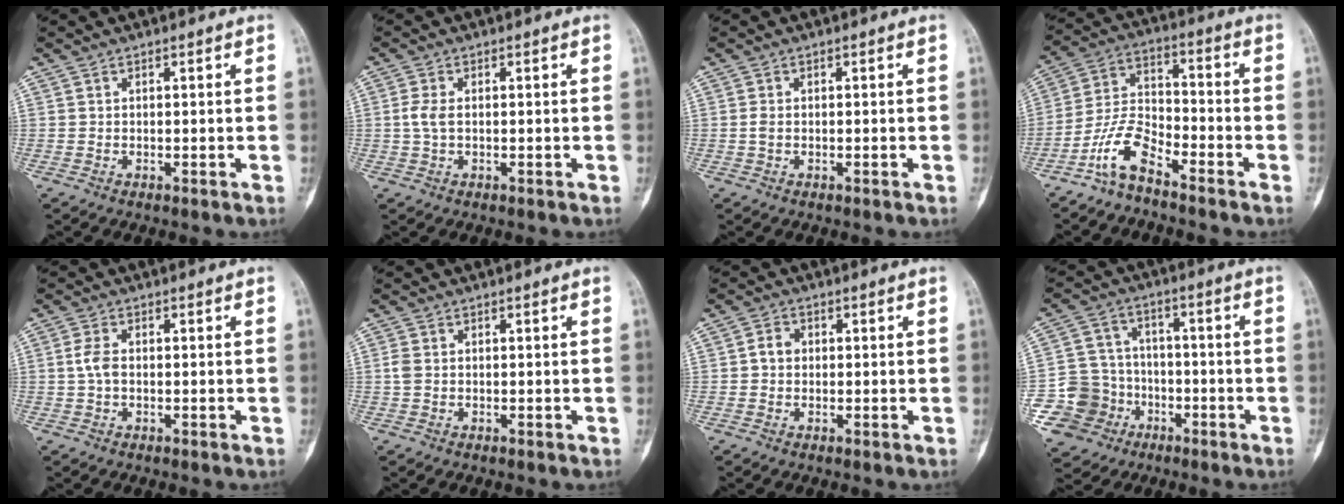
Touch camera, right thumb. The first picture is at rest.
{"total": 2.7, "force": [0.1, 1.4, 2.3], "torque": [-0.060, 0.003, -0.002]}
{"total": 1.0, "force": [-0.2, 0.5, 0.8], "torque": [-0.025, 0.001, -0.005]}
{"total": 8.3, "force": [-6.1, 2.9, 4.8], "torque": [-0.103, 0.058, -0.130]}
{"total": 3.0, "force": [-0.1, 1.7, 2.5], "torque": [-0.056, 0.007, -0.005]}
{"total": 1.6, "force": [0.0, 1.2, 1.1], "torque": [-0.035, 0.000, -0.002]}
{"total": 2.6, "force": [0.0, 2.2, 1.4], "torque": [-0.016, 0.009, -0.004]}
{"total": 12.6, "force": [-4.8, 11.3, 2.6], "torque": [-0.035, 0.053, -0.074]}